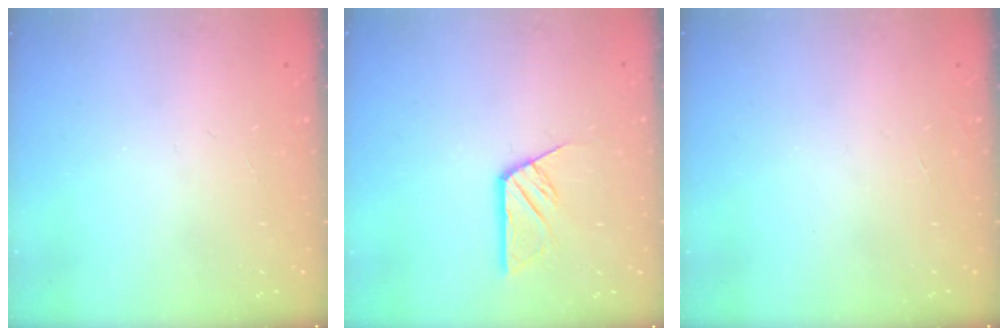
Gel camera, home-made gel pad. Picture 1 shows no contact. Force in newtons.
{"total": 7.9, "press": 7.9, "slide": 0.7}
{"total": 0.0}